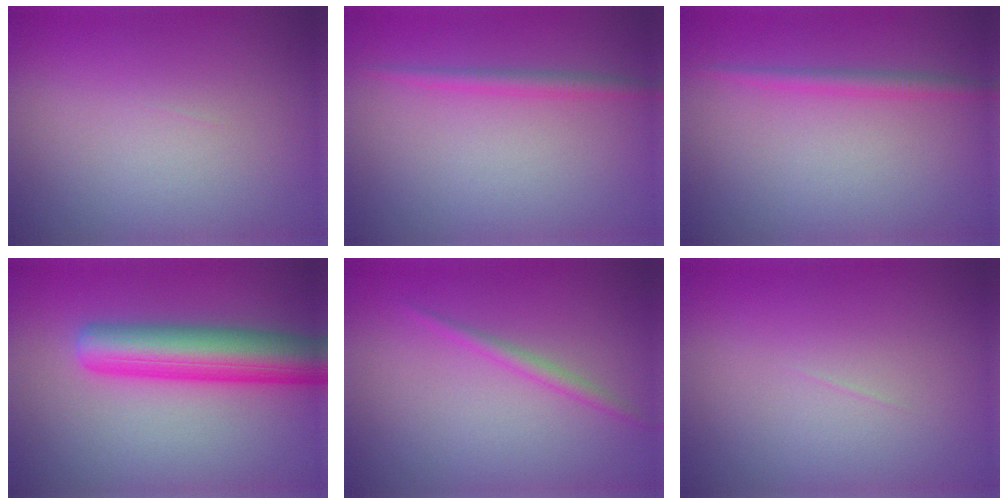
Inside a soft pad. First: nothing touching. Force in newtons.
{"total": 1.5, "press": 1.5, "slide": 0.1}
{"total": 1.5, "press": 1.5, "slide": 0.1}
{"total": 7.6, "press": 7.6, "slide": 0.2}
{"total": 1.3, "press": 1.3, "slide": 0.1}
{"total": 0.0}